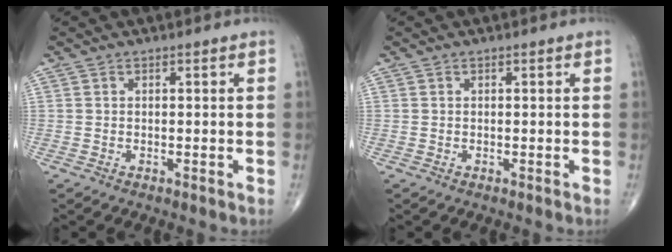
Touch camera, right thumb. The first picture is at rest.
{"total": 0.0}